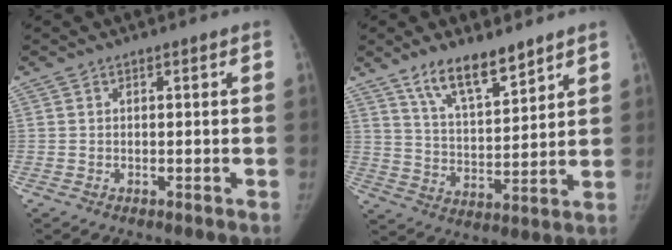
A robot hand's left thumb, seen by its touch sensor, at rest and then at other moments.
{"total": 11.3, "force": [8.2, 3.7, 6.8], "torque": [-0.099, -0.054, 0.154]}